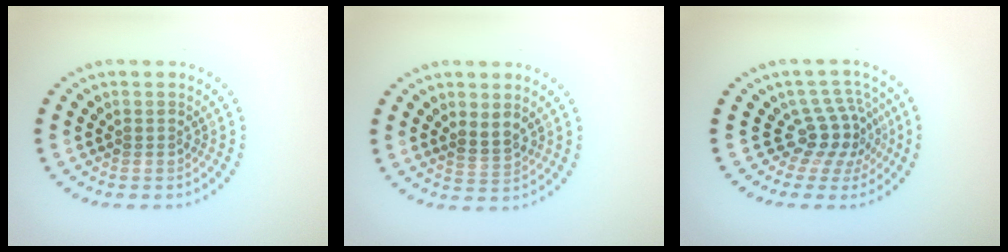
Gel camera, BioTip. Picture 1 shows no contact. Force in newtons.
{"total": 1.9, "press": 1.8, "slide": 0.8}
{"total": 3.5, "press": 2.5, "slide": 2.4}